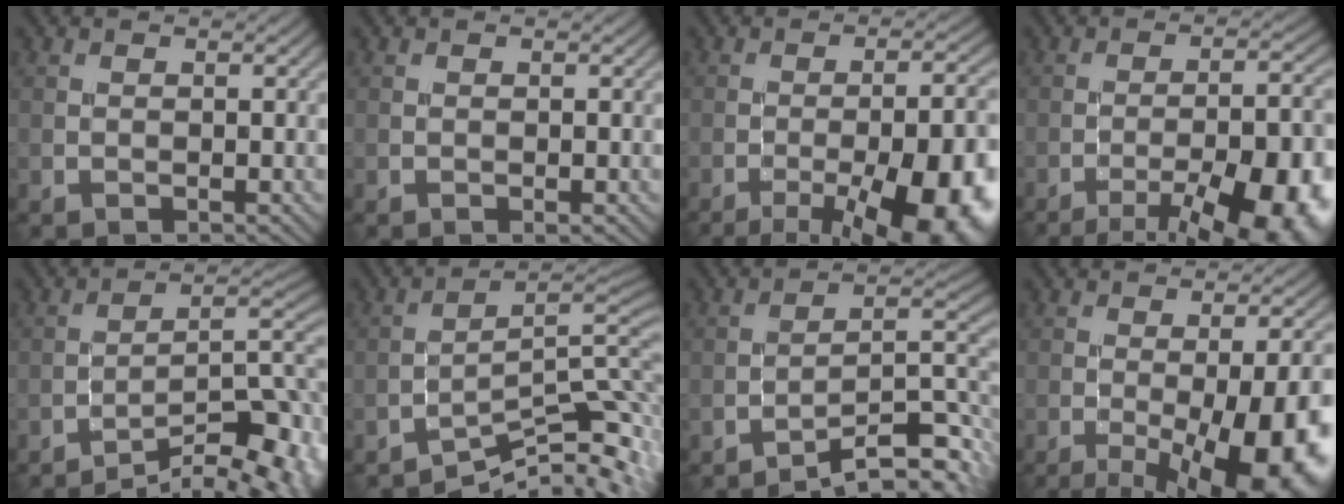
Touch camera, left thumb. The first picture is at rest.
{"total": 0.0}
{"total": 18.1, "force": [-9.4, 6.1, 14.2], "torque": [-0.155, 0.003, -0.124]}
{"total": 17.3, "force": [-10.6, 5.5, 12.6], "torque": [-0.136, 0.003, -0.139]}
{"total": 13.7, "force": [-9.3, 3.4, 9.5], "torque": [-0.127, 0.012, -0.133]}
{"total": 10.1, "force": [-6.5, 2.0, 7.4], "torque": [-0.112, 0.001, -0.103]}
{"total": 10.2, "force": [-7.5, 2.1, 6.7], "torque": [-0.101, 0.011, -0.118]}
{"total": 16.3, "force": [-6.3, 5.1, 14.1], "torque": [-0.181, -0.015, -0.074]}